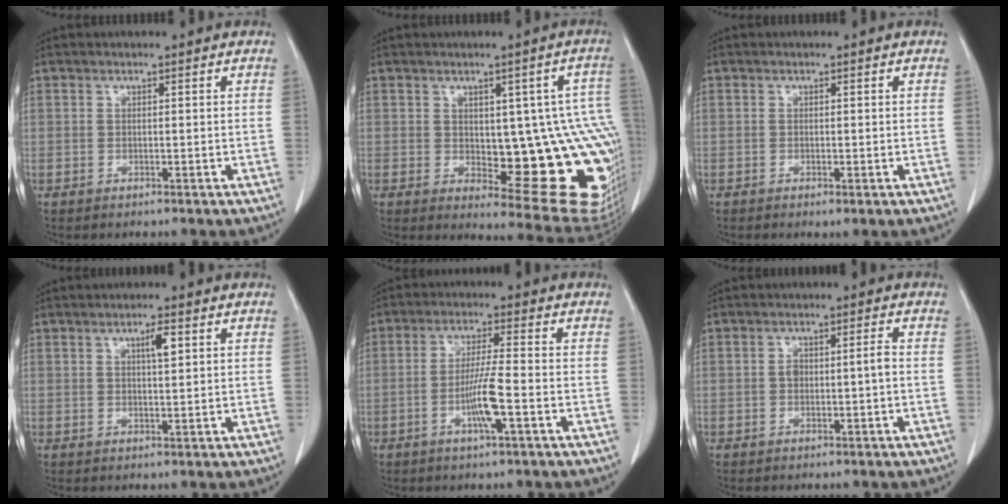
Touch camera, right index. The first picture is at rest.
{"total": 16.8, "force": [-1.3, 5.7, 15.8], "torque": [-0.121, 0.014, 0.005]}
{"total": 0.6, "force": [-0.2, 0.1, 0.6], "torque": [-0.007, -0.003, 0.000]}
{"total": 2.7, "force": [1.1, 0.4, 2.5], "torque": [-0.041, 0.000, 0.017]}
{"total": 6.4, "force": [-2.2, -0.2, 6.1], "torque": [-0.117, -0.004, -0.040]}
{"total": 2.8, "force": [-0.3, 0.7, 2.7], "torque": [-0.049, 0.008, -0.003]}